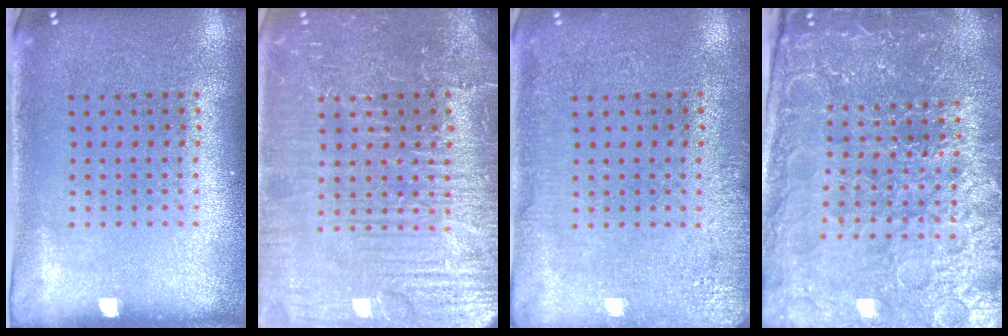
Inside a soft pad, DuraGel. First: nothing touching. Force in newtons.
{"total": 5.7, "press": 5.6, "slide": 0.7}
{"total": 3.0, "press": 3.0, "slide": 0.4}
{"total": 5.4, "press": 4.9, "slide": 2.1}